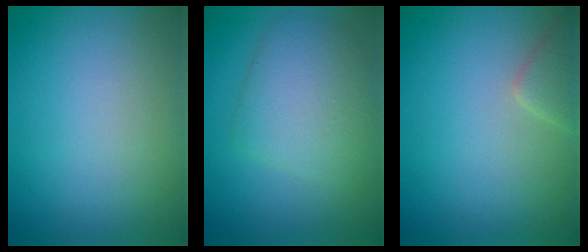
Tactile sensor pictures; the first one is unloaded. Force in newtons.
{"total": 4.4, "press": 4.4, "slide": 0.3}
{"total": 1.9, "press": 1.9, "slide": 0.2}